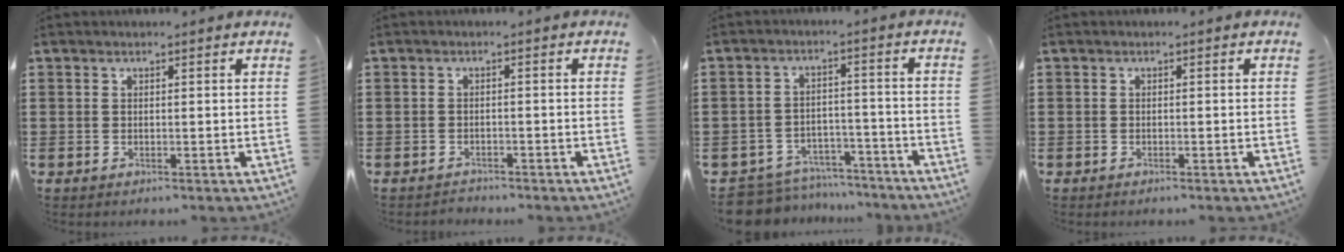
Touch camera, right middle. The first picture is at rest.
{"total": 1.4, "force": [-1.4, 0.2, -0.1], "torque": [-0.004, -0.001, -0.031]}
{"total": 6.7, "force": [-6.5, 1.2, 0.5], "torque": [-0.019, 0.013, -0.132]}
{"total": 0.6, "force": [-0.6, 0.1, 0.0], "torque": [-0.001, -0.001, -0.012]}